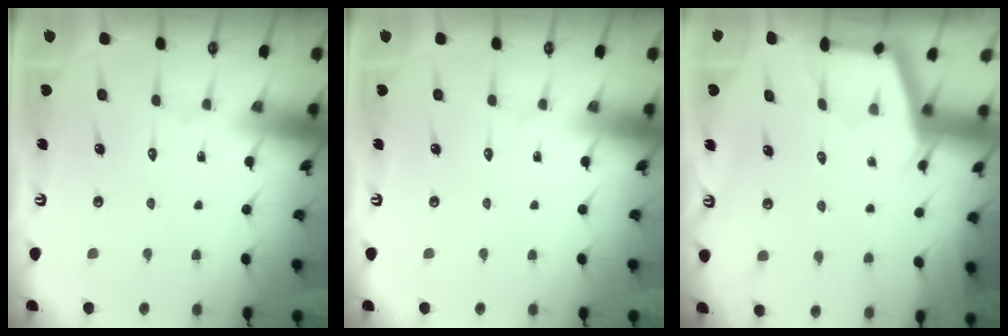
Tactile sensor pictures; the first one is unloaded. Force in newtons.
{"total": 0.0}
{"total": 2.8, "press": 2.8, "slide": 0.3}